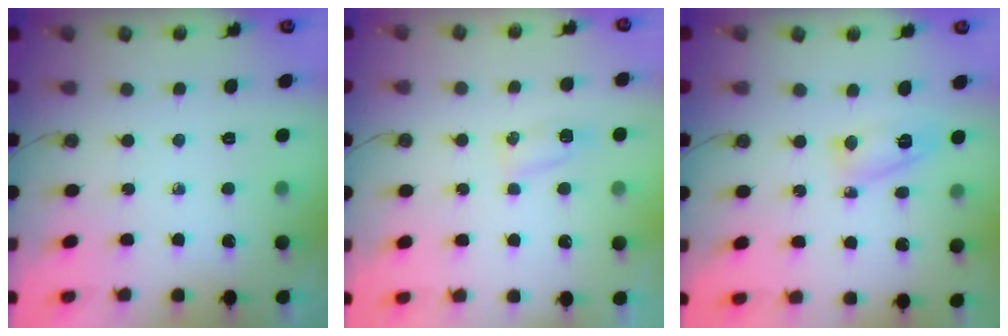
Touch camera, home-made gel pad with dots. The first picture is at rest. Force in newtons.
{"total": 4.9, "press": 4.9, "slide": 0.5}
{"total": 6.8, "press": 6.7, "slide": 0.9}